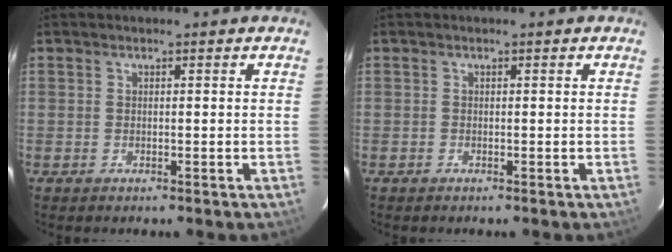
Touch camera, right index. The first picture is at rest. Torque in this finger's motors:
{"motor_torque": [-0.29, -0.19, -0.04, 0.00]}